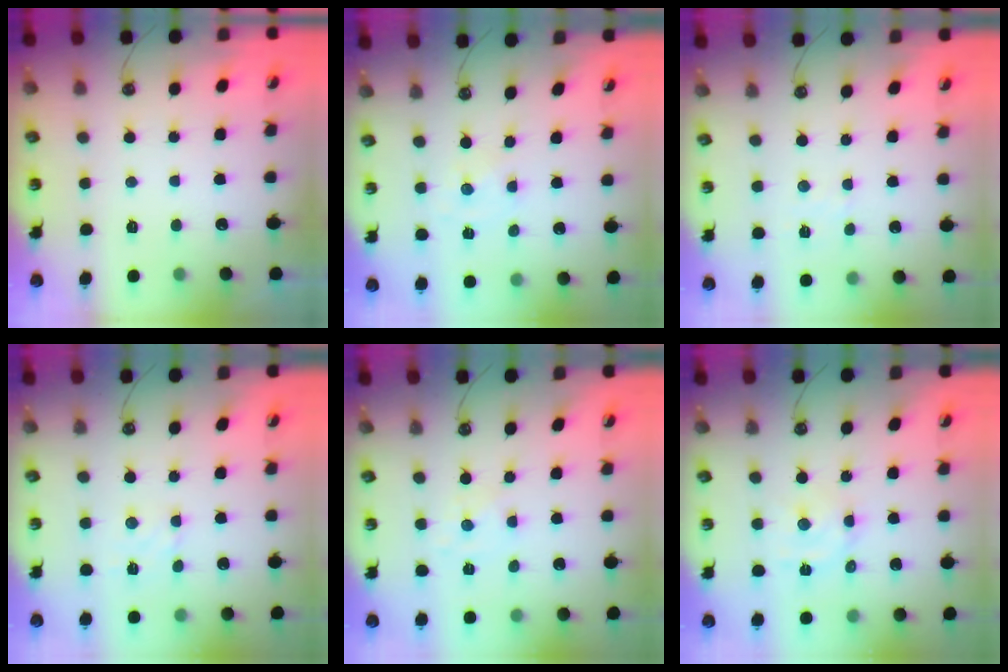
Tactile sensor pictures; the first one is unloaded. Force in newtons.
{"total": 0.0}
{"total": 2.8, "press": 2.7, "slide": 0.5}
{"total": 2.4, "press": 2.4, "slide": 0.6}
{"total": 1.7, "press": 1.6, "slide": 0.2}
{"total": 5.5, "press": 5.5, "slide": 0.7}